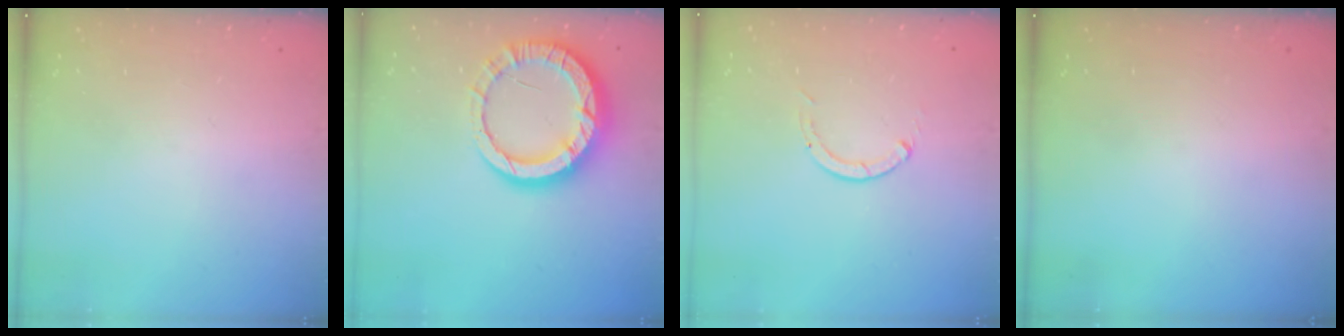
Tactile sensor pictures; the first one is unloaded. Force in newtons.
{"total": 15.1, "press": 15.1, "slide": 1.4}
{"total": 0.0}
{"total": 0.0}